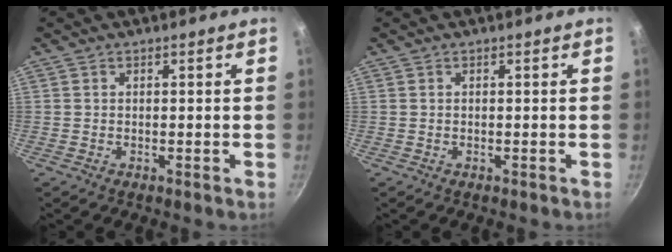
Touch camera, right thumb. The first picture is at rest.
{"total": 0.0}